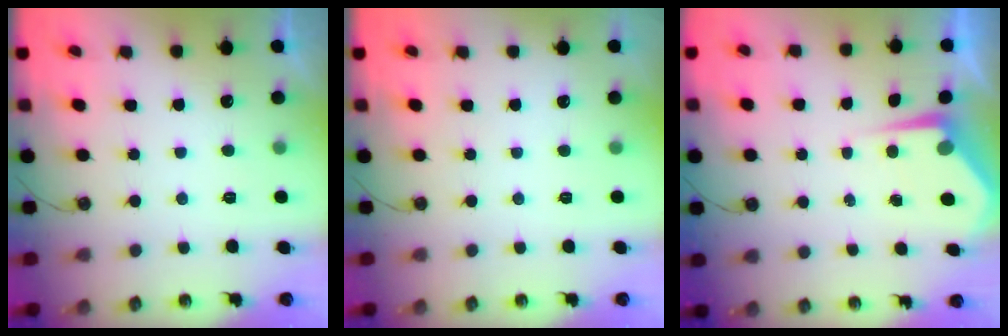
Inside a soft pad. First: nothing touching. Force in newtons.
{"total": 0.0}
{"total": 4.7, "press": 4.6, "slide": 0.6}